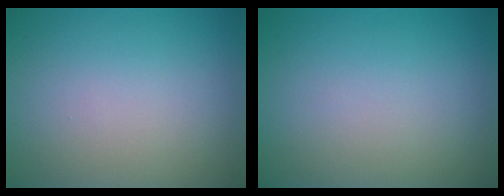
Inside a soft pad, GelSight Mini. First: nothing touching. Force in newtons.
{"total": 0.0}